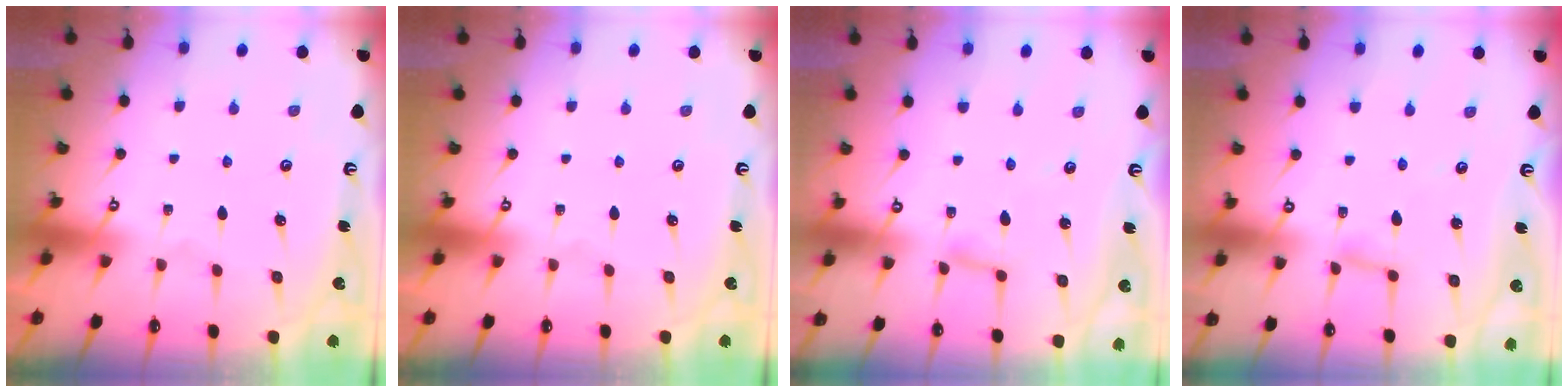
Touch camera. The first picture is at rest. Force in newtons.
{"total": 0.0}
{"total": 3.0, "press": 3.0, "slide": 0.3}
{"total": 2.4, "press": 2.4, "slide": 0.1}